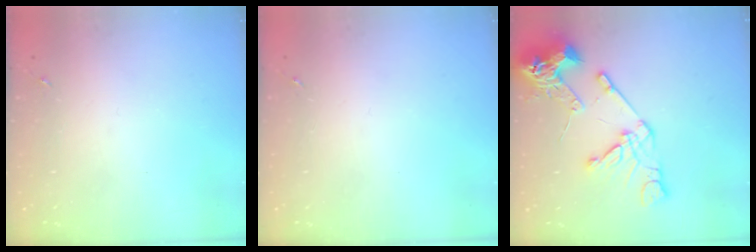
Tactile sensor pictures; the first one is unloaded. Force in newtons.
{"total": 0.0}
{"total": 19.7, "press": 19.5, "slide": 2.6}